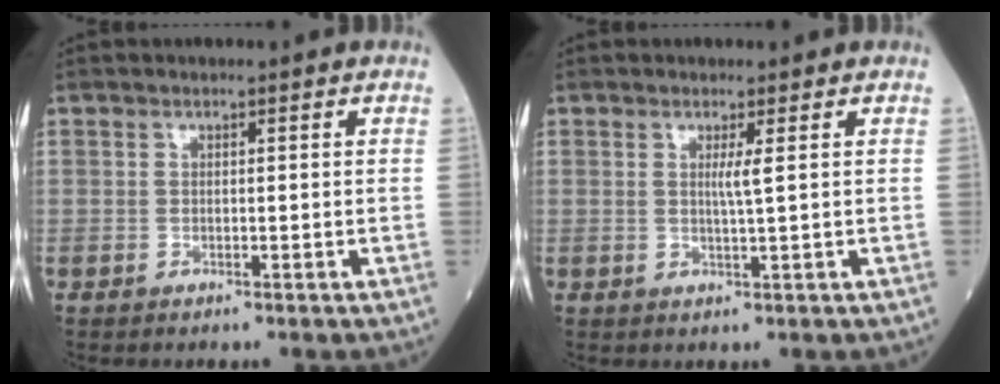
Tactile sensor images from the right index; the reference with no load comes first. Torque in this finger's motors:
{"motor_torque": [0.24, 0.11, 0.16, 0.04]}